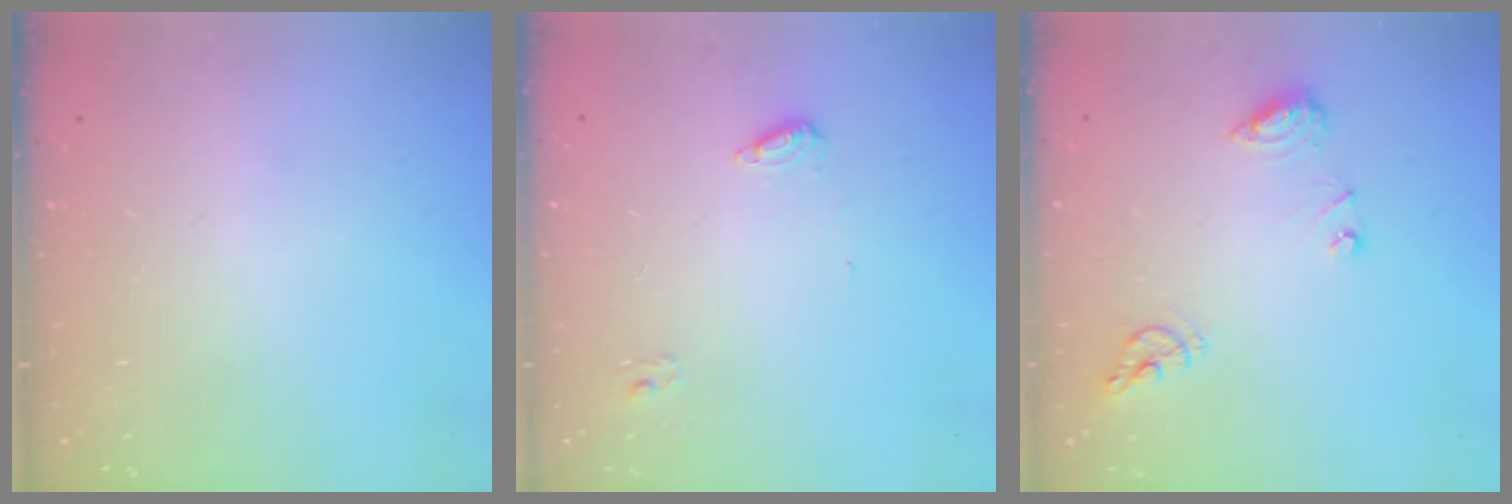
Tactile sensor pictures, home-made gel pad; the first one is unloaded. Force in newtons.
{"total": 4.5, "press": 4.5, "slide": 0.3}
{"total": 9.6, "press": 9.6, "slide": 1.1}